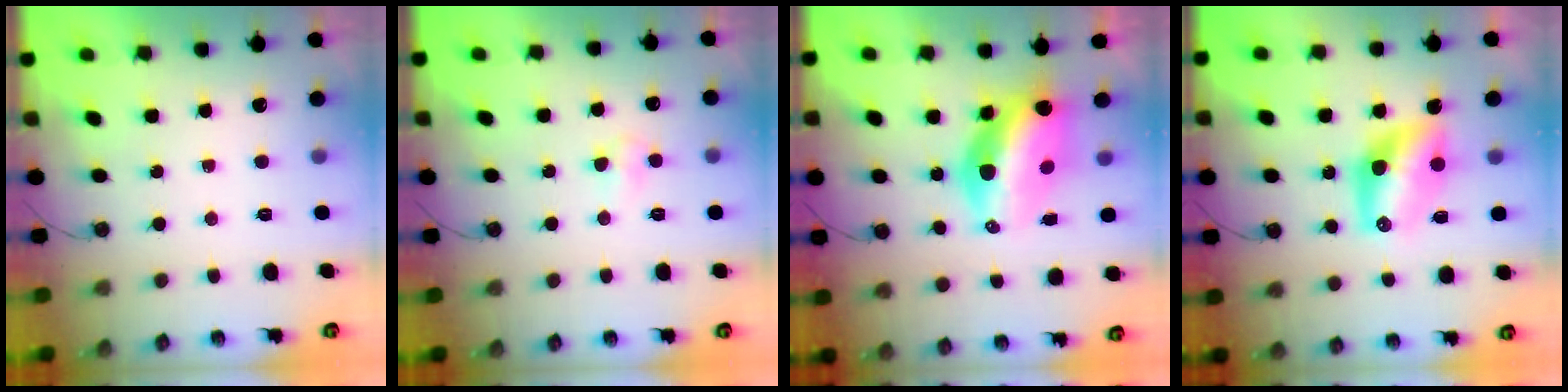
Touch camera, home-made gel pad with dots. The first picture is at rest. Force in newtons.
{"total": 4.3, "press": 4.2, "slide": 0.7}
{"total": 13.9, "press": 13.3, "slide": 4.1}
{"total": 9.3, "press": 9.2, "slide": 0.6}